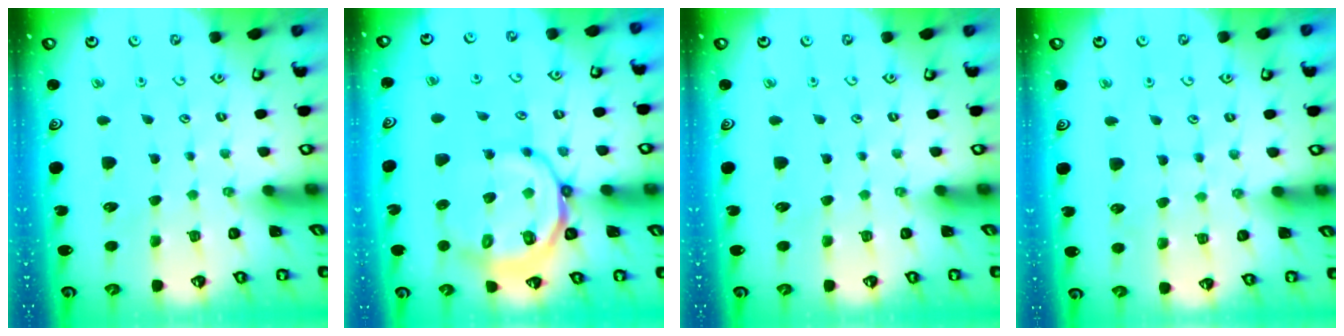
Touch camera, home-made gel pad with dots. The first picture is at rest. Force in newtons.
{"total": 14.3, "press": 13.9, "slide": 3.0}
{"total": 0.0}
{"total": 6.6, "press": 6.5, "slide": 0.6}